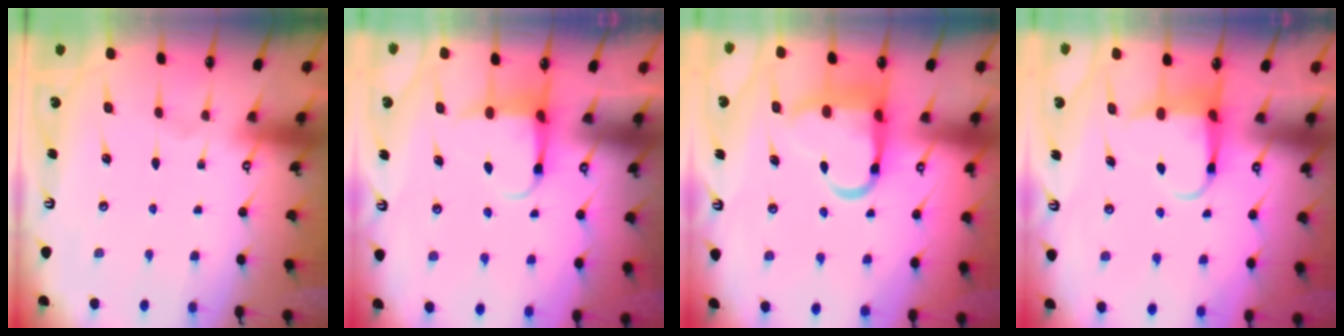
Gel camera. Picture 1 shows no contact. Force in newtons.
{"total": 3.9, "press": 3.9, "slide": 0.4}
{"total": 12.2, "press": 12.1, "slide": 1.9}
{"total": 4.9, "press": 4.9, "slide": 0.2}